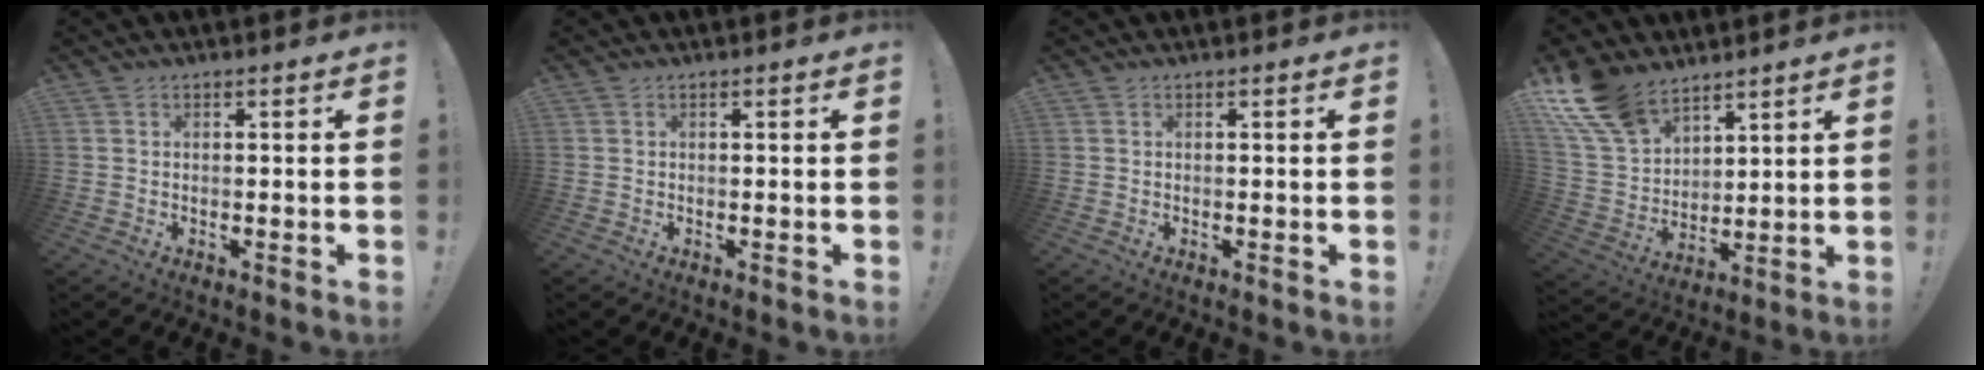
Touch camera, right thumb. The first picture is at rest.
{"total": 0.0}
{"total": 0.0}
{"total": 15.6, "force": [11.2, 8.6, 6.8], "torque": [-0.150, -0.067, 0.216]}